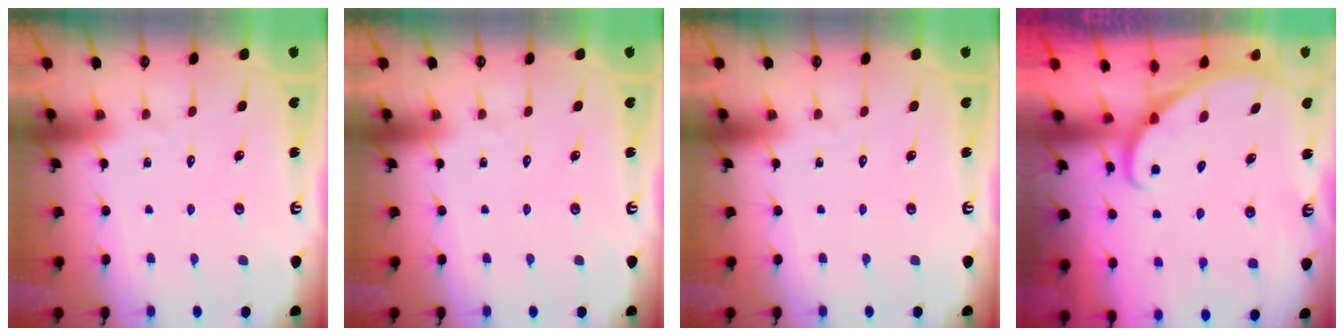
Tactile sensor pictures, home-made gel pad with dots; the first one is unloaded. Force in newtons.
{"total": 0.0}
{"total": 0.0}
{"total": 1.8, "press": 1.8, "slide": 0.1}